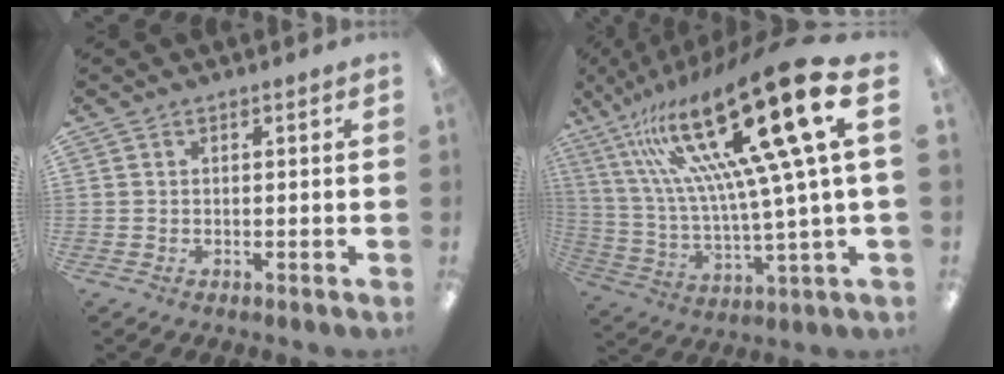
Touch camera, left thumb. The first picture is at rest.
{"total": 29.8, "force": [13.3, 6.4, 25.8], "torque": [-0.485, -0.097, 0.208]}